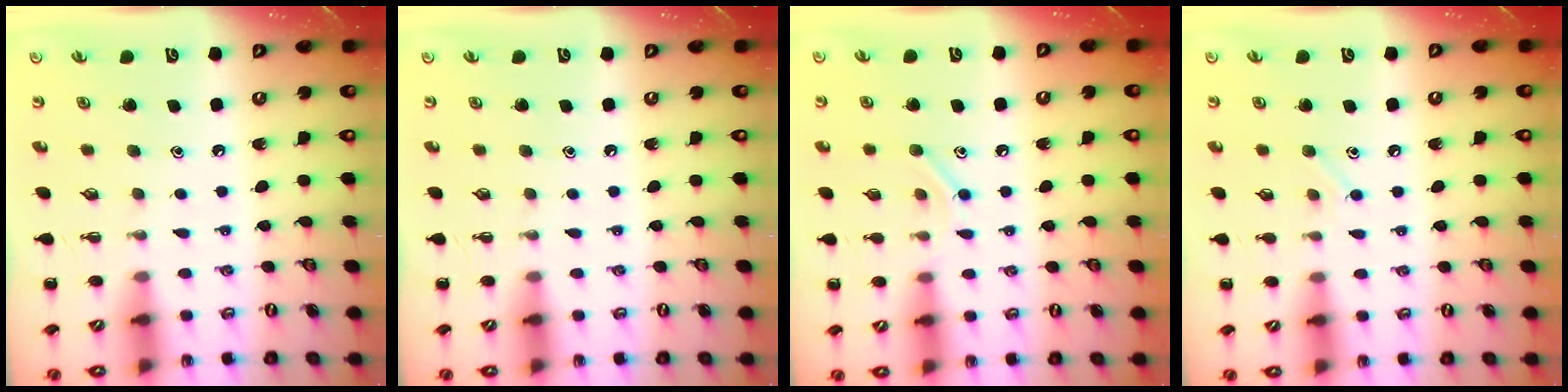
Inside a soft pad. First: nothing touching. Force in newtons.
{"total": 0.0}
{"total": 8.0, "press": 7.8, "slide": 1.5}
{"total": 6.5, "press": 6.3, "slide": 1.7}